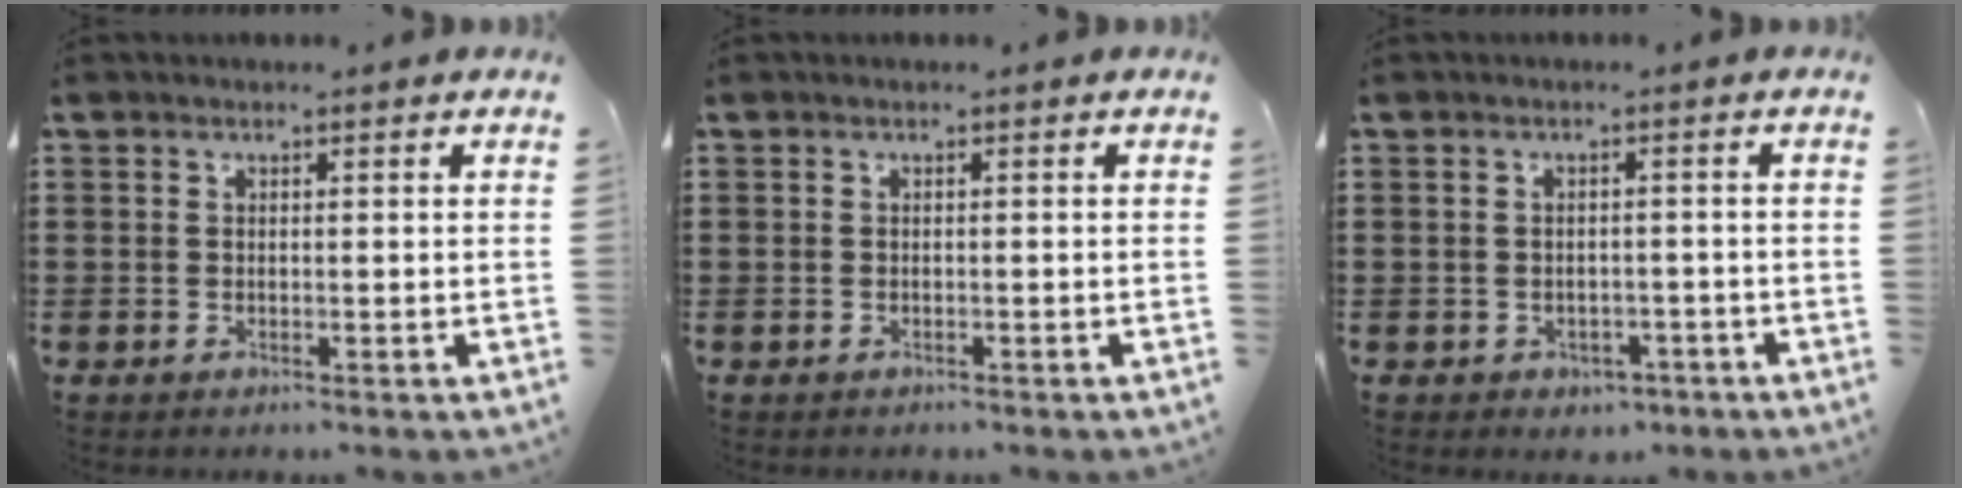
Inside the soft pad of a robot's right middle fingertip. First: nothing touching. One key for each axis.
{"total": 0.0}
{"total": 1.4, "fx": -1.0, "fy": 0.9, "fz": 0.0, "tx": -0.007, "ty": 0.000, "tz": -0.024}